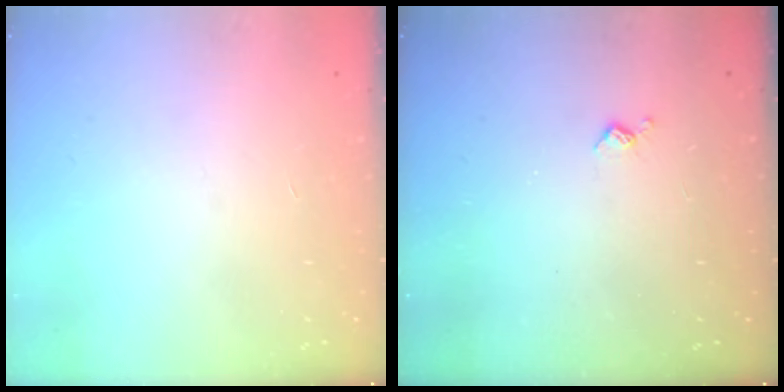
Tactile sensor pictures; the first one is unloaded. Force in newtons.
{"total": 3.9, "press": 3.9, "slide": 0.8}